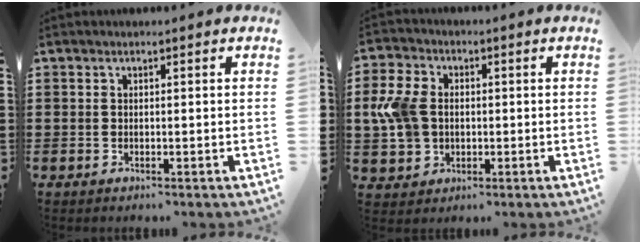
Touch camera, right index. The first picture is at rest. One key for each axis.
{"total": 8.3, "fx": 0.3, "fy": 6.2, "fz": 5.5, "tx": -0.163, "ty": 0.006, "tz": -0.003}